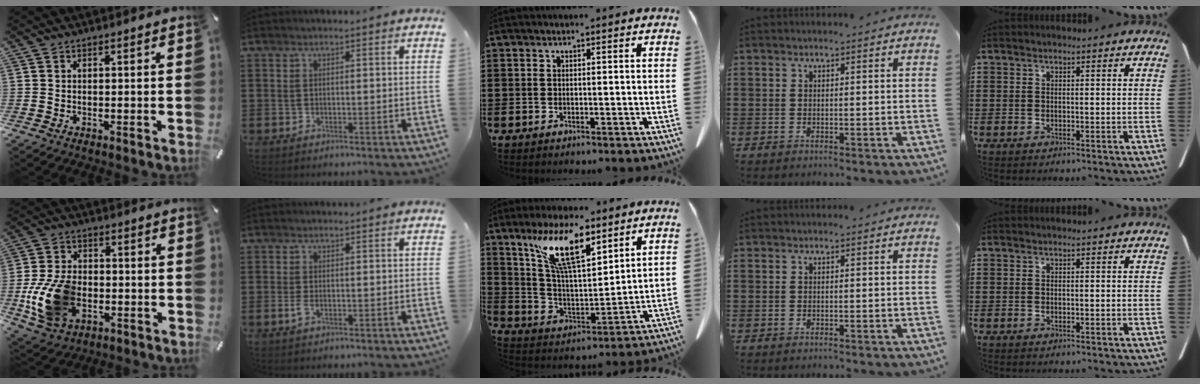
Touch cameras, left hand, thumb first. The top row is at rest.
{"thumb": {"total": 14.8, "force": [-3.5, 10.5, 9.9], "torque": [-0.207, 0.011, -0.059]}, "index": {"total": 1.5, "force": [-0.2, 0.6, 1.3], "torque": [-0.033, -0.004, -0.006]}, "middle": {"total": 12.7, "force": [8.2, 3.9, 8.9], "torque": [-0.191, -0.015, 0.149]}}